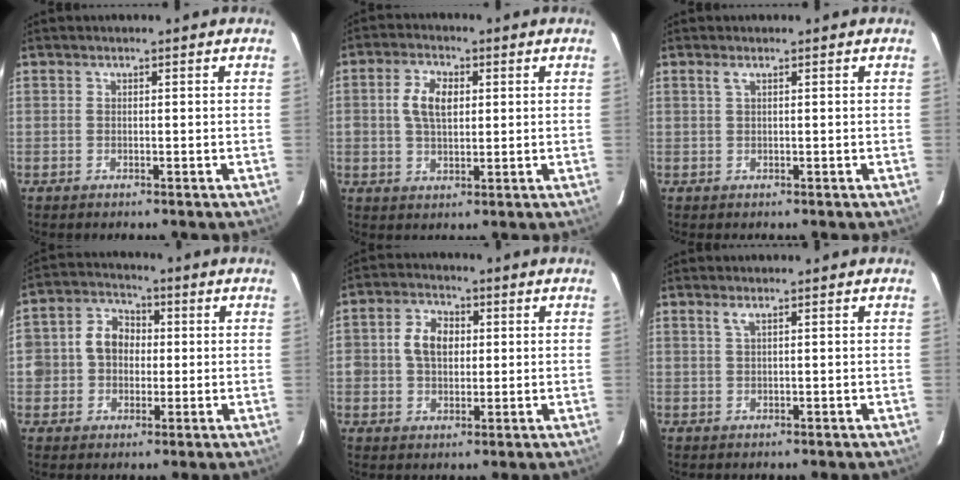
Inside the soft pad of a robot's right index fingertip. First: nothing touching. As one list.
[{"total": 6.2, "force": [1.2, 3.6, 4.9], "torque": [-0.094, 0.010, 0.023]}, {"total": 0.8, "force": [0.4, -0.1, 0.7], "torque": [-0.015, 0.003, 0.006]}, {"total": 8.2, "force": [0.0, 7.2, 3.8], "torque": [-0.082, 0.030, 0.000]}, {"total": 6.4, "force": [0.9, 4.9, 4.0], "torque": [-0.076, 0.017, 0.017]}, {"total": 1.1, "force": [0.6, -0.2, 0.9], "torque": [-0.018, 0.002, 0.011]}]